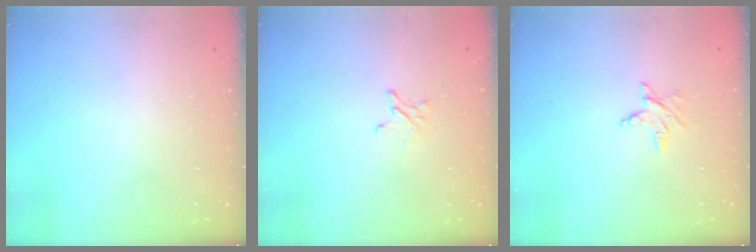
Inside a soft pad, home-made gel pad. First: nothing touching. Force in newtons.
{"total": 2.0, "press": 2.0, "slide": 0.2}
{"total": 3.4, "press": 3.4, "slide": 0.5}